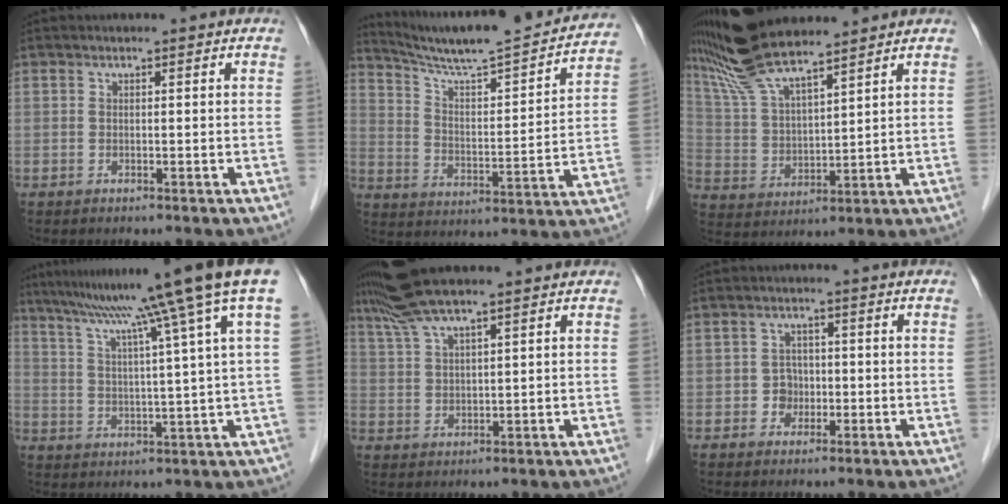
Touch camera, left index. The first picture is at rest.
{"total": 21.0, "force": [19.2, 1.5, 8.4], "torque": [-0.132, -0.018, 0.276]}
{"total": 13.1, "force": [11.0, 2.1, 6.8], "torque": [-0.145, 0.018, 0.216]}
{"total": 17.0, "force": [11.5, -2.2, 12.3], "torque": [-0.192, 0.010, 0.155]}
{"total": 7.1, "force": [5.9, 0.4, 3.9], "torque": [-0.083, 0.032, 0.114]}
{"total": 2.7, "force": [-1.0, 2.5, 0.8], "torque": [-0.010, 0.004, -0.015]}